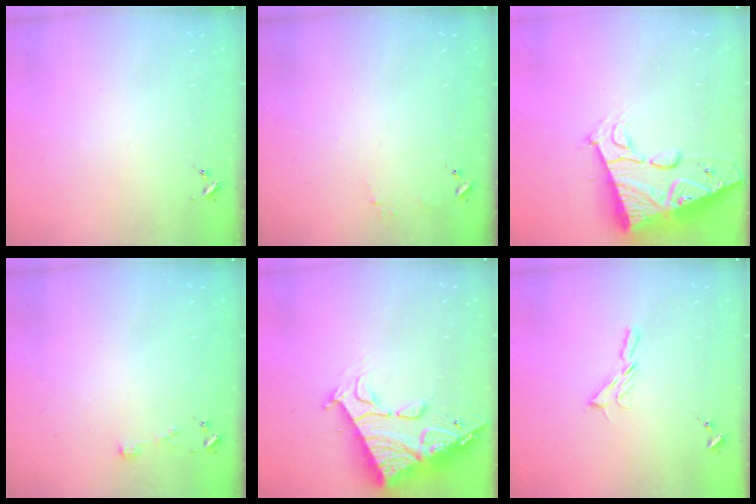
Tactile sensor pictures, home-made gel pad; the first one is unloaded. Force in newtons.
{"total": 4.8, "press": 4.8, "slide": 0.4}
{"total": 18.3, "press": 18.2, "slide": 1.7}
{"total": 3.3, "press": 3.3, "slide": 0.4}
{"total": 23.0, "press": 22.9, "slide": 2.5}
{"total": 5.9, "press": 5.9, "slide": 0.5}